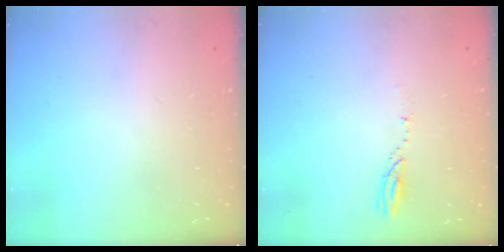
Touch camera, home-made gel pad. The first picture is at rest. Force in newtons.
{"total": 3.3, "press": 3.3, "slide": 0.3}